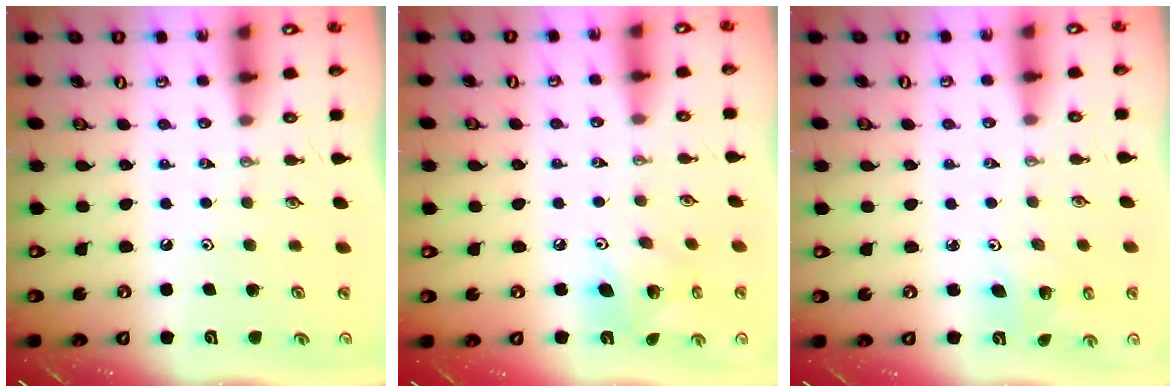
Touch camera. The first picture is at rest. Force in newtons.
{"total": 9.2, "press": 9.2, "slide": 0.7}
{"total": 2.7, "press": 2.7, "slide": 0.1}